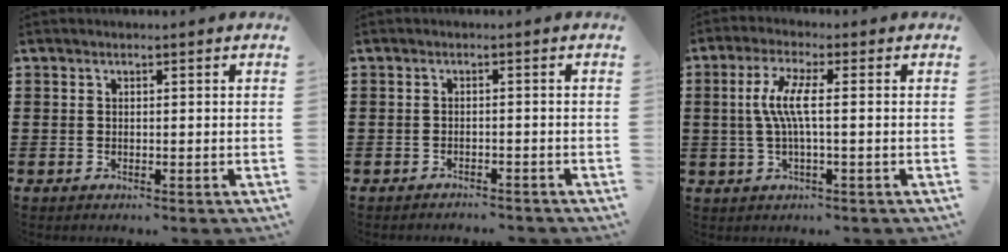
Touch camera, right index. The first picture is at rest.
{"total": 1.3, "force": [-1.3, 0.0, 0.0], "torque": [-0.004, 0.001, -0.028]}
{"total": 5.7, "force": [-0.2, 0.8, 5.7], "torque": [-0.126, -0.009, -0.014]}